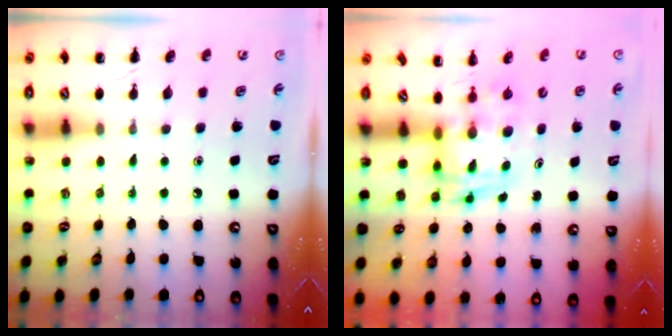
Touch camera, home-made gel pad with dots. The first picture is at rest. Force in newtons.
{"total": 3.6, "press": 3.5, "slide": 0.6}